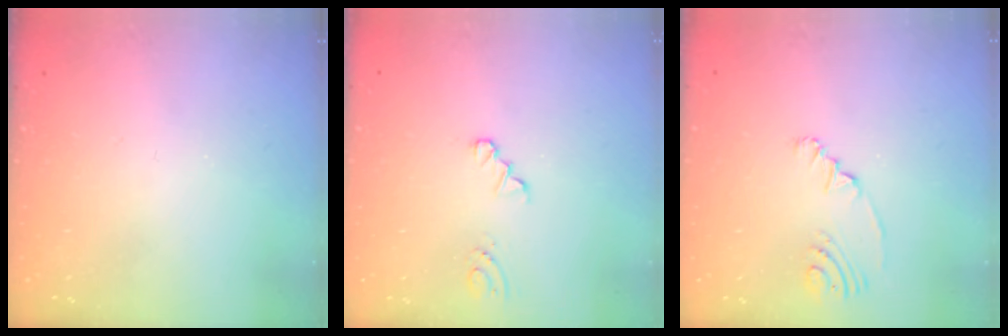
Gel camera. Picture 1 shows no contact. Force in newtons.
{"total": 0.0}
{"total": 5.6, "press": 2.8, "slide": 4.9}